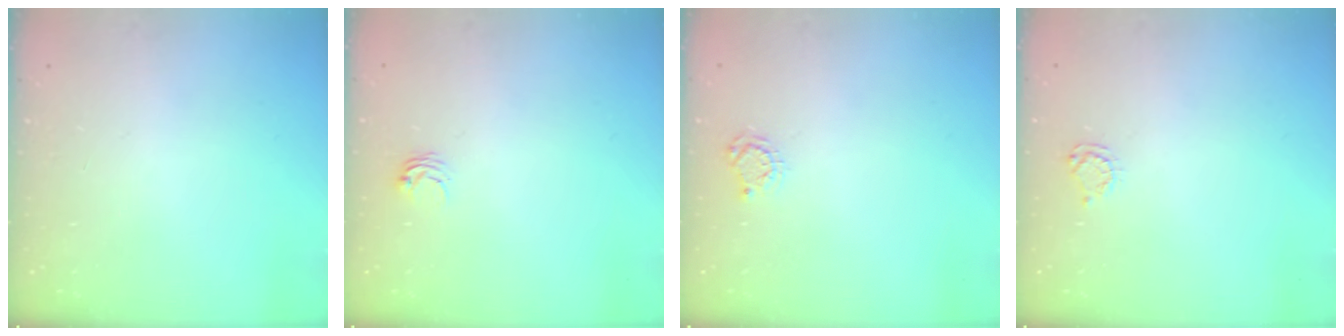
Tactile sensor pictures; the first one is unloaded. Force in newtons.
{"total": 3.4, "press": 3.4, "slide": 0.2}
{"total": 4.8, "press": 4.7, "slide": 0.6}
{"total": 3.5, "press": 3.5, "slide": 0.4}